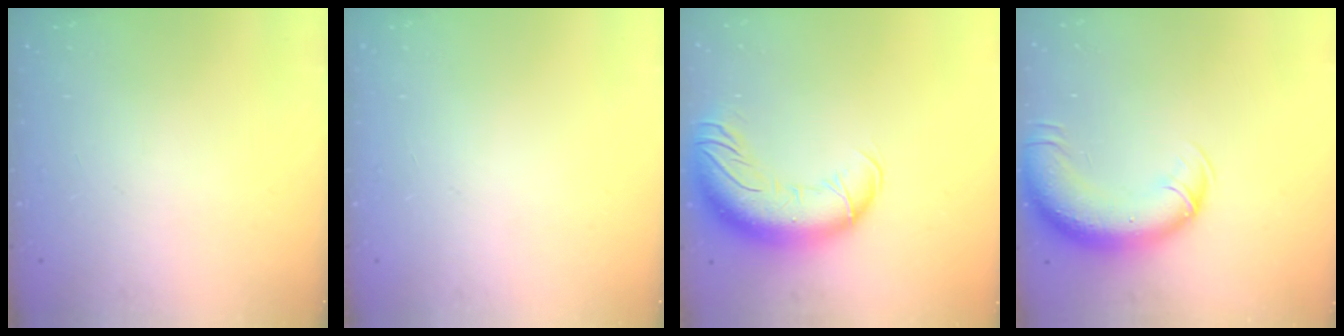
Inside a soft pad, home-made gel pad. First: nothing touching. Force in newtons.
{"total": 0.0}
{"total": 16.7, "press": 16.2, "slide": 4.0}
{"total": 13.1, "press": 12.7, "slide": 3.2}